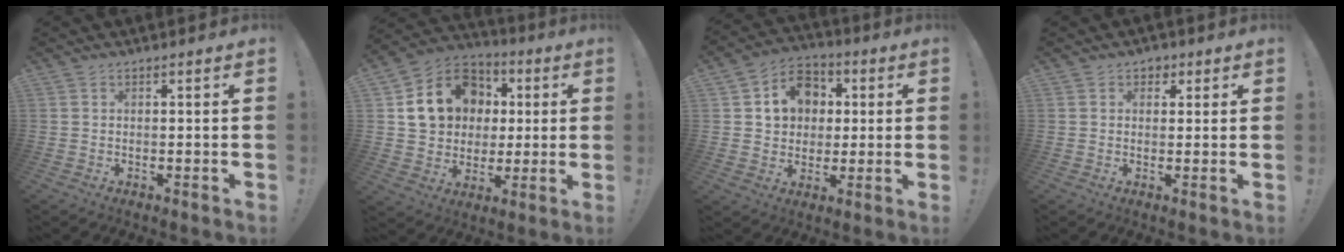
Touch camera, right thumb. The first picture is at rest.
{"total": 17.6, "force": [4.6, 14.8, 8.3], "torque": [-0.115, -0.002, 0.110]}
{"total": 11.6, "force": [2.7, 10.3, 4.7], "torque": [-0.060, -0.001, 0.057]}
{"total": 2.9, "force": [1.0, 2.5, 1.0], "torque": [-0.003, -0.002, 0.015]}